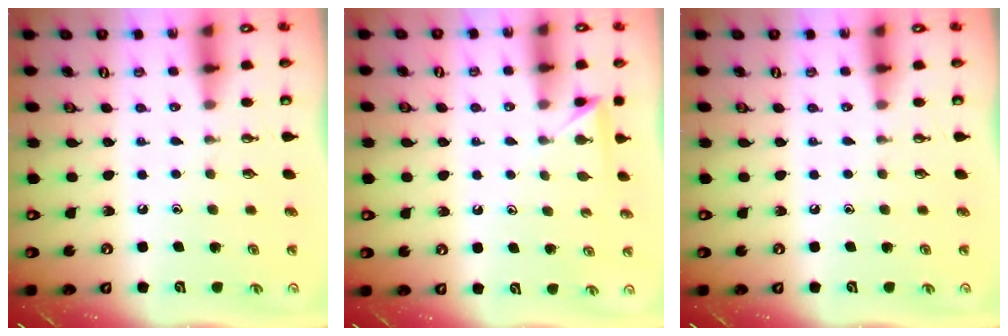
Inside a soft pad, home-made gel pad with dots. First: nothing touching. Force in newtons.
{"total": 2.3, "press": 2.3, "slide": 0.3}
{"total": 0.0}